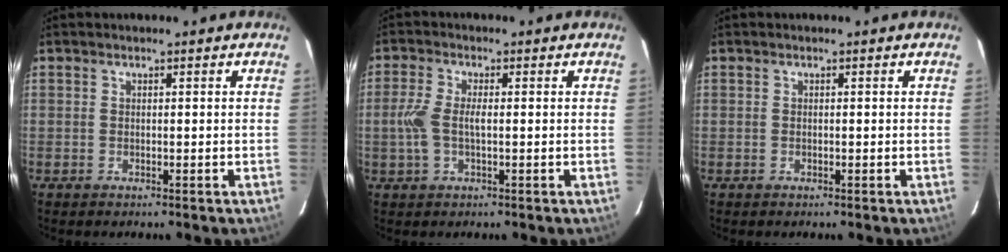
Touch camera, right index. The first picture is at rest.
{"total": 5.3, "force": [-0.5, 2.0, 4.8], "torque": [-0.107, 0.003, -0.009]}
{"total": 0.0}